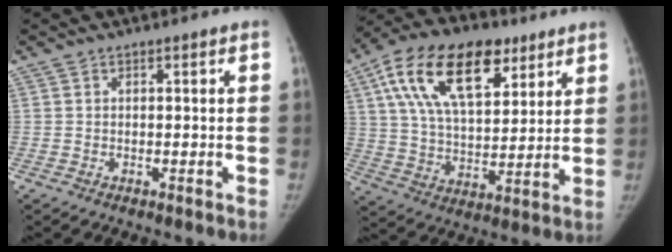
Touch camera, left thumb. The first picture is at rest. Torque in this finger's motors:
{"motor_torque": [0.39, 0.62, 2.04, -0.71, 0.19]}